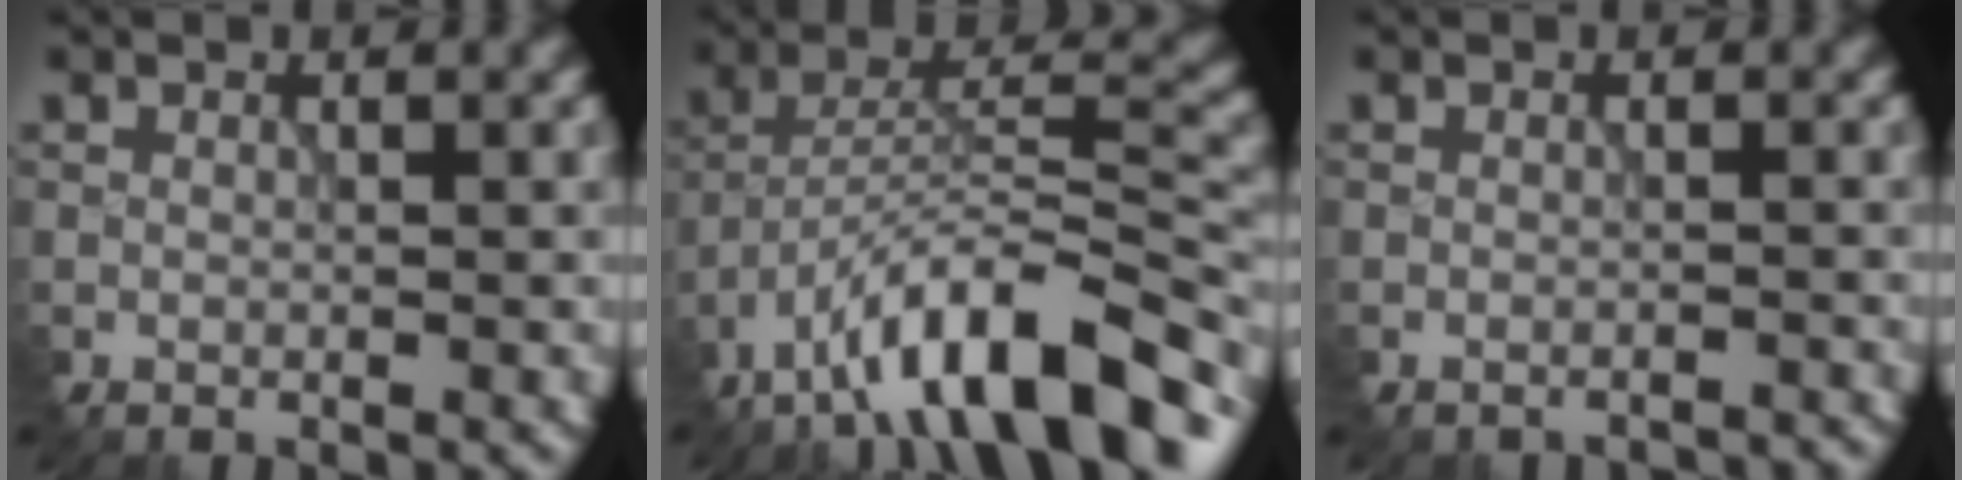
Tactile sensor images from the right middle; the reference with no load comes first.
{"total": 12.6, "force": [-9.0, 4.0, 8.0], "torque": [-0.127, 0.022, -0.156]}
{"total": 2.3, "force": [-2.2, 0.2, 0.5], "torque": [-0.001, 0.000, -0.032]}